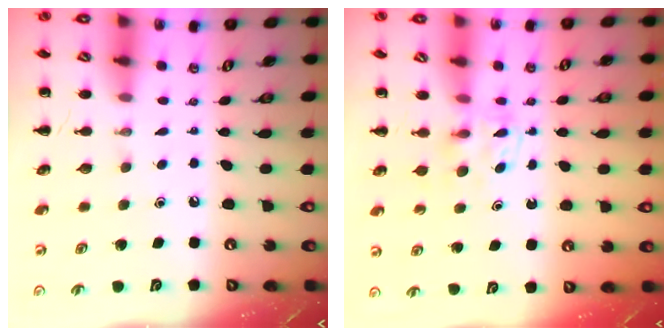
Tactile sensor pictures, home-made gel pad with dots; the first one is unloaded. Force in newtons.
{"total": 4.0, "press": 3.8, "slide": 1.3}